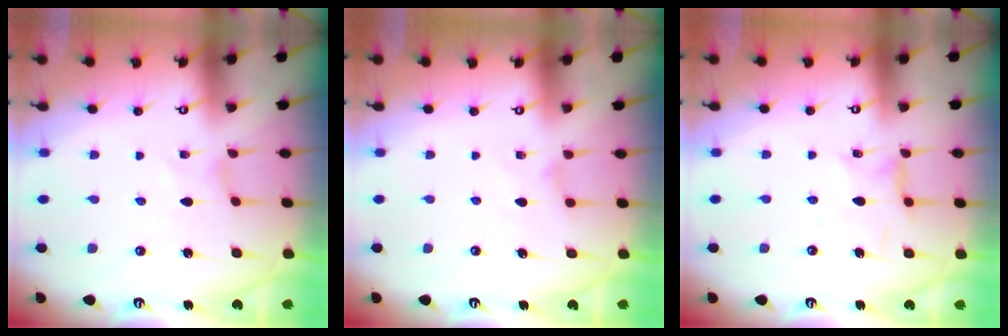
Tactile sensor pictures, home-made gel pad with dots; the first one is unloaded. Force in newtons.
{"total": 1.8, "press": 1.7, "slide": 0.3}
{"total": 2.0, "press": 2.0, "slide": 0.4}